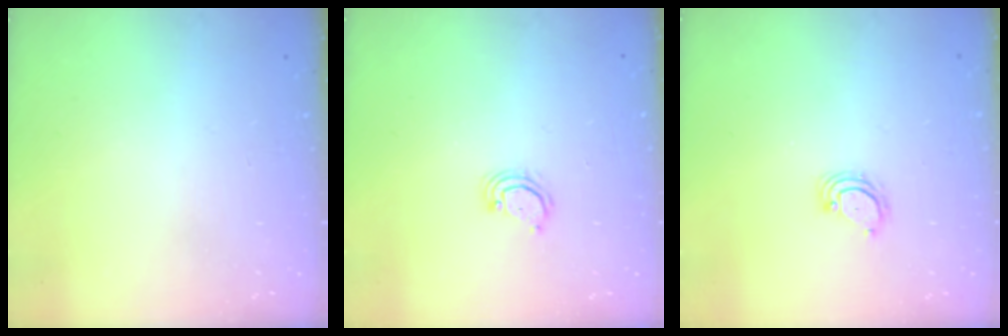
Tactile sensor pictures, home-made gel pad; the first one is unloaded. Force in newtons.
{"total": 2.9, "press": 2.9, "slide": 0.2}
{"total": 3.2, "press": 3.2, "slide": 0.3}